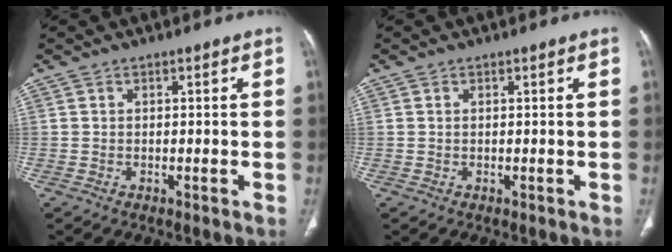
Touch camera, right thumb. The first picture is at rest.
{"total": 0.0}